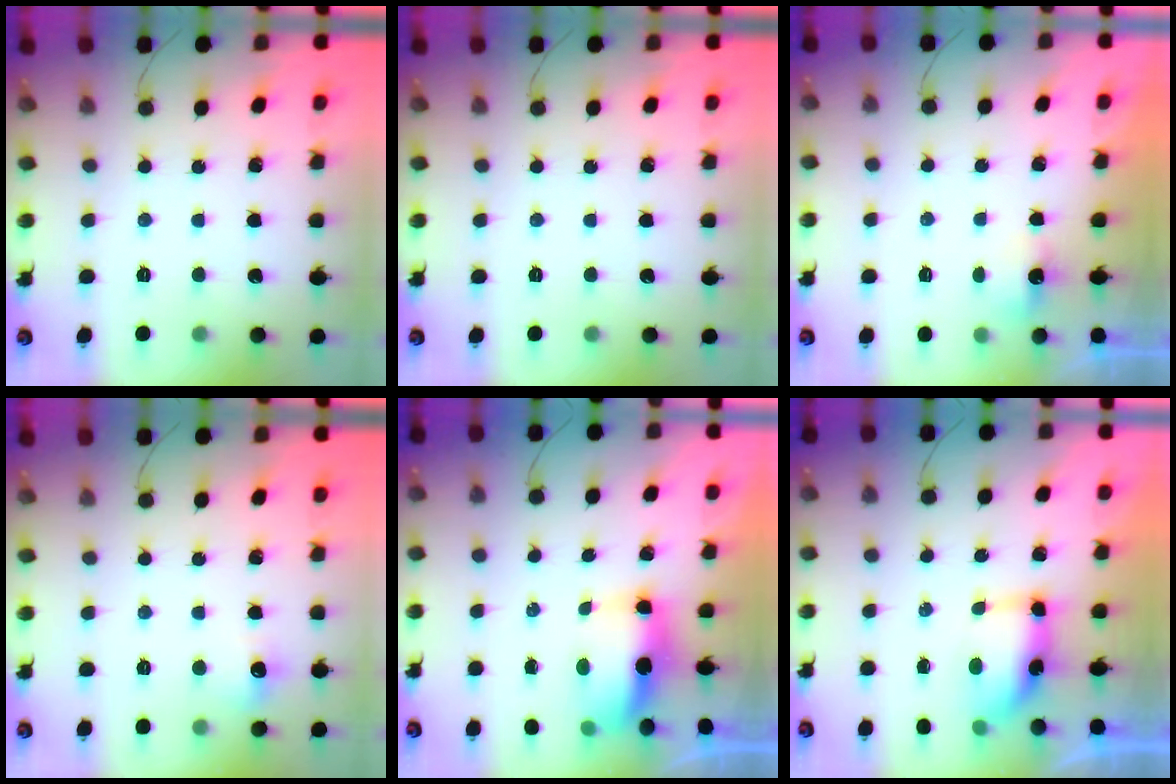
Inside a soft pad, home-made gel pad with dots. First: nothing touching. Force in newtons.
{"total": 0.0}
{"total": 1.8, "press": 1.6, "slide": 0.8}
{"total": 6.0, "press": 5.9, "slide": 1.1}
{"total": 13.9, "press": 9.2, "slide": 10.5}
{"total": 7.1, "press": 7.1, "slide": 0.5}